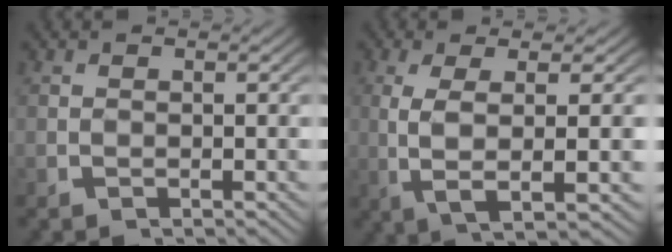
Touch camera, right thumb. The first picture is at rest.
{"total": 6.7, "force": [0.0, 2.2, 6.4], "torque": [-0.143, -0.016, 0.017]}